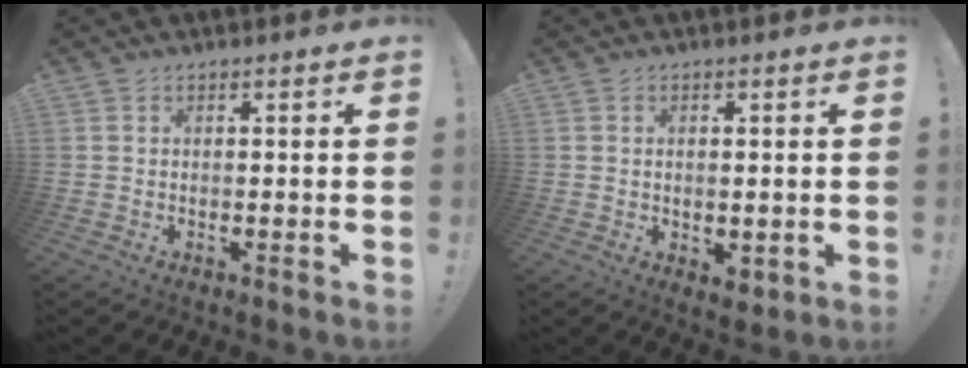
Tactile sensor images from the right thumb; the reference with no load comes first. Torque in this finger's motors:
{"motor_torque": [-0.19, 0.13, -0.01, -0.01, -0.01]}